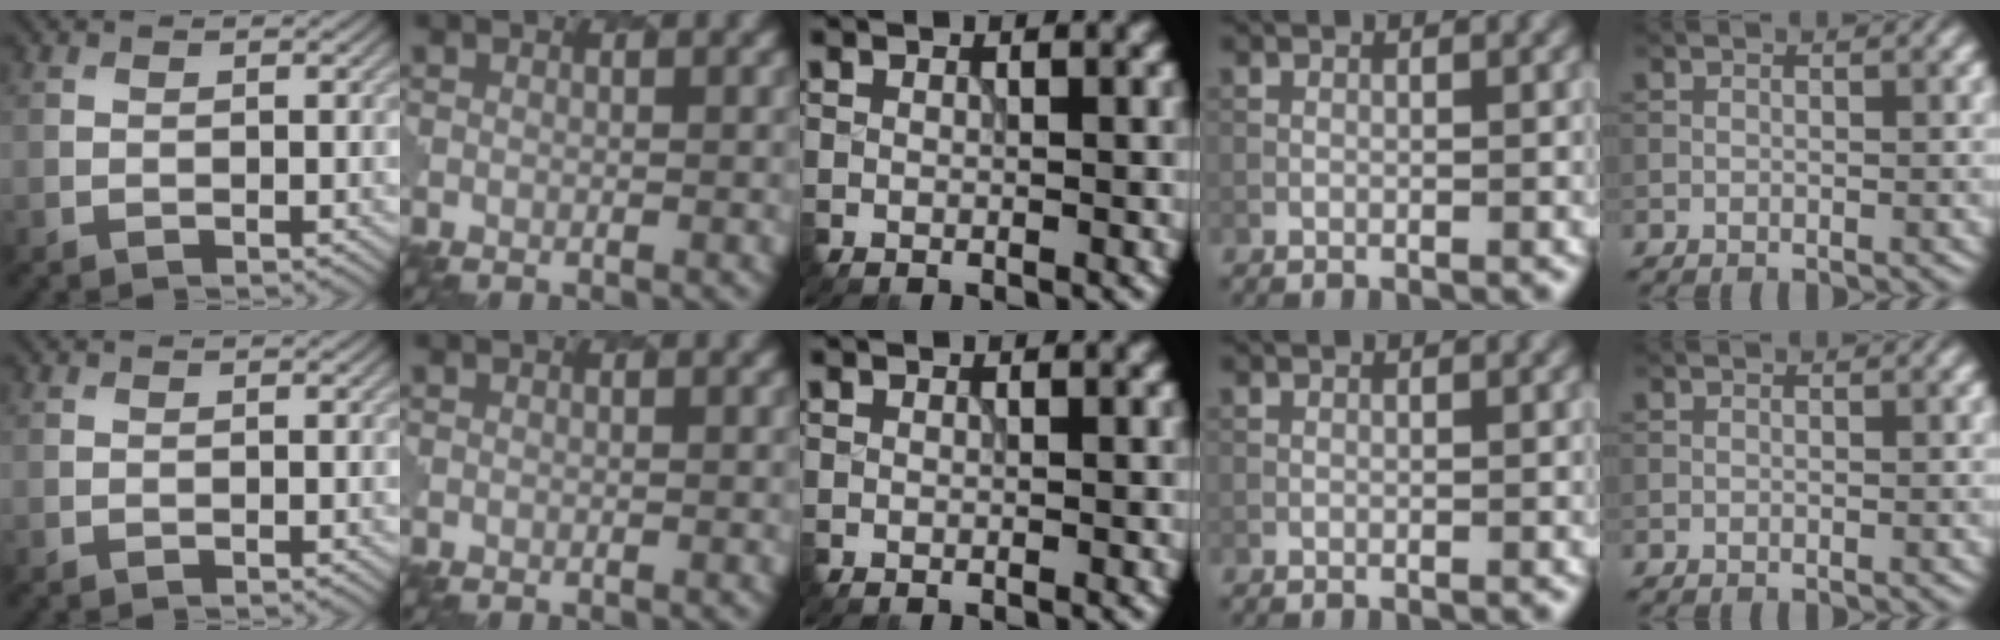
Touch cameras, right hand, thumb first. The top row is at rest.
{}